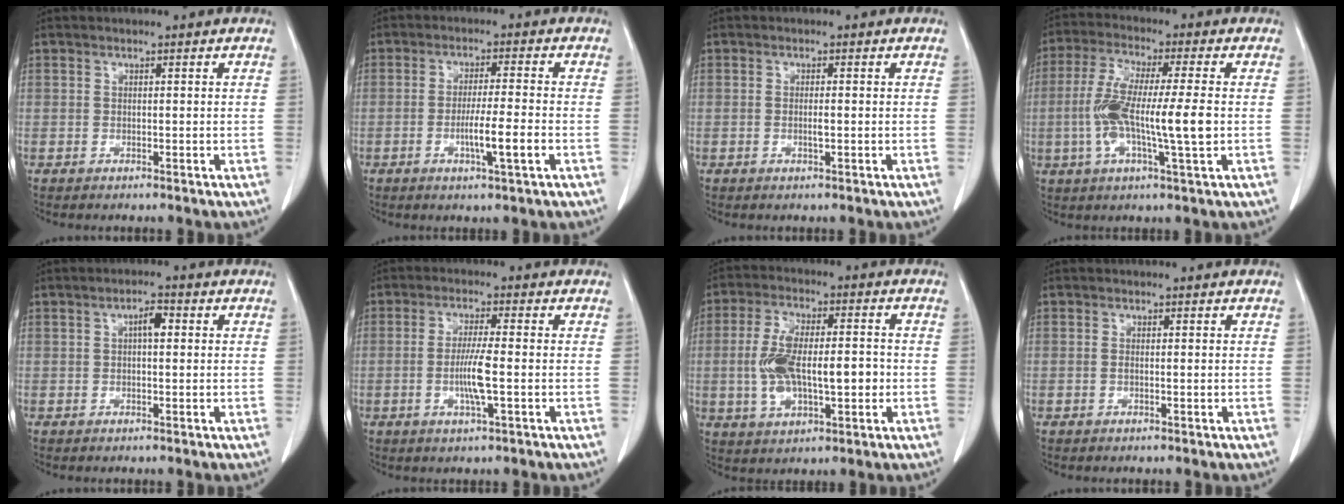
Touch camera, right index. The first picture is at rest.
{"total": 6.2, "force": [-2.0, -0.3, 5.8], "torque": [-0.099, -0.009, -0.034]}
{"total": 1.3, "force": [-0.3, 0.2, 1.2], "torque": [-0.027, -0.001, -0.004]}
{"total": 12.1, "force": [-1.2, 0.9, 12.0], "torque": [-0.233, 0.000, -0.027]}
{"total": 2.6, "force": [0.5, 0.9, 2.4], "torque": [-0.039, 0.007, 0.006]}
{"total": 5.7, "force": [-1.1, 0.1, 5.5], "torque": [-0.110, -0.008, -0.021]}
{"total": 11.7, "force": [-1.1, 4.6, 10.7], "torque": [-0.212, 0.016, -0.010]}
{"total": 0.8, "force": [-0.1, 0.2, 0.7], "torque": [-0.014, 0.001, 0.000]}